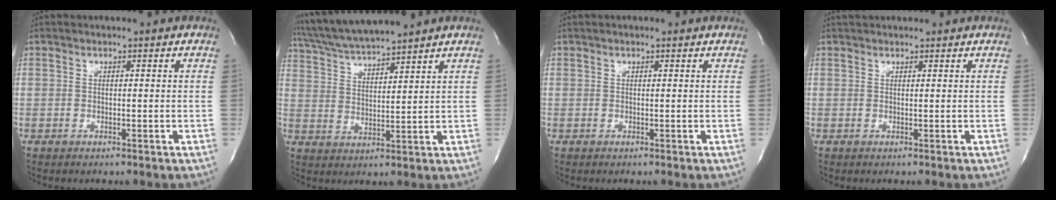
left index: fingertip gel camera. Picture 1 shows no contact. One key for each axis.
{"total": 9.6, "fx": 8.9, "fy": -0.8, "fz": 3.7, "tx": -0.073, "ty": 0.015, "tz": 0.167}
{"total": 0.8, "fx": 0.6, "fy": 0.1, "fz": 0.4, "tx": -0.010, "ty": 0.014, "tz": 0.011}
{"total": 2.4, "fx": 2.2, "fy": 0.3, "fz": 0.8, "tx": -0.011, "ty": 0.028, "tz": 0.036}